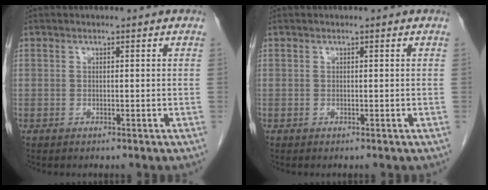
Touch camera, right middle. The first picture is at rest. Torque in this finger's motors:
{"motor_torque": [-0.22, -0.09, 0.05, 0.00]}